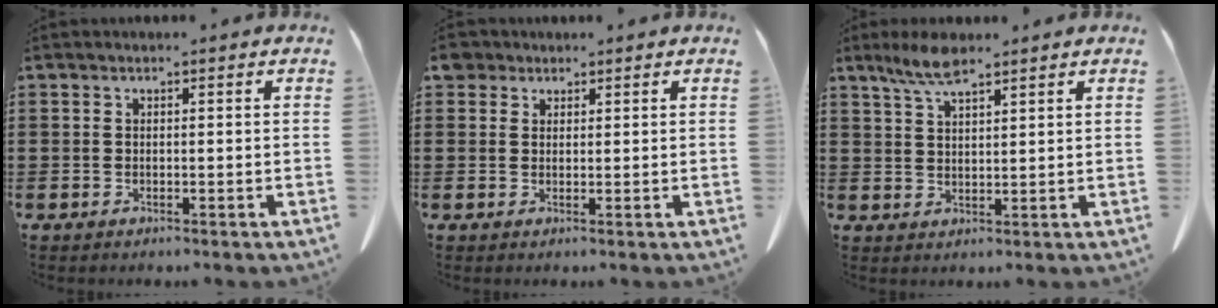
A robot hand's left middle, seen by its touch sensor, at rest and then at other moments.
{"total": 2.3, "force": [1.7, 1.4, 0.5], "torque": [-0.017, 0.009, 0.033]}
{"total": 4.8, "force": [3.4, 1.1, 3.2], "torque": [-0.071, -0.001, 0.061]}